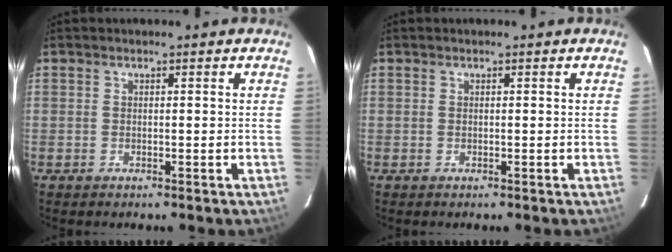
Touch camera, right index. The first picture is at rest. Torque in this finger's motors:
{"motor_torque": [0.00, 0.00, 0.00, 0.00]}